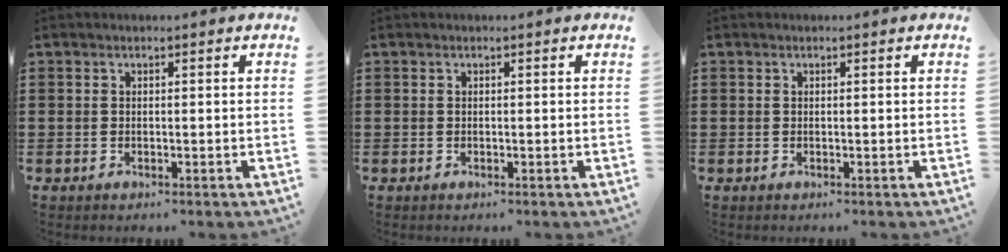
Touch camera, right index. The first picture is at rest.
{"total": 0.0}
{"total": 0.0}